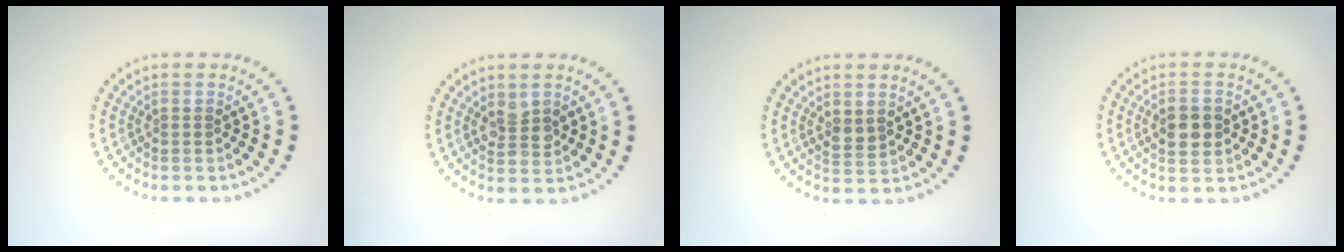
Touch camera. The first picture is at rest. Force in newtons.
{"total": 2.2, "press": 2.1, "slide": 0.4}
{"total": 1.4, "press": 1.3, "slide": 0.6}
{"total": 3.0, "press": 3.0, "slide": 0.1}